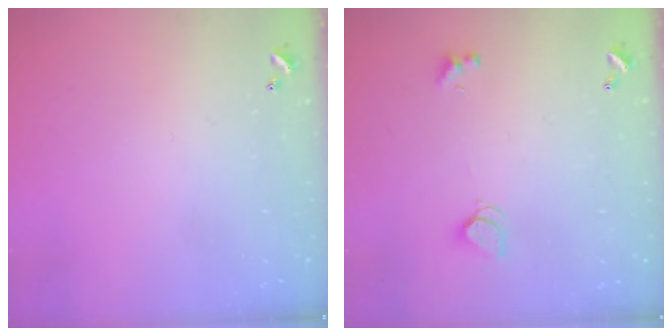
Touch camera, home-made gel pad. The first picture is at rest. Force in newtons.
{"total": 2.0, "press": 2.0, "slide": 0.5}